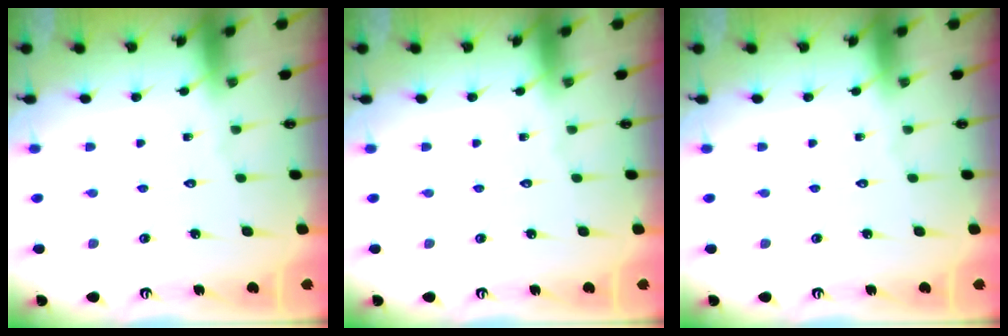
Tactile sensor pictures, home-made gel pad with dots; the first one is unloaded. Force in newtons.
{"total": 0.0}
{"total": 0.0}